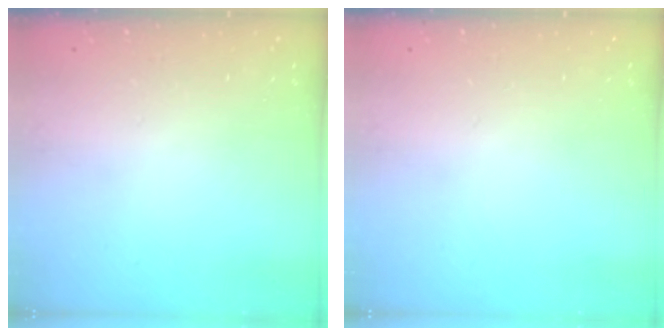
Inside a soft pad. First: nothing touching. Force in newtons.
{"total": 0.0}